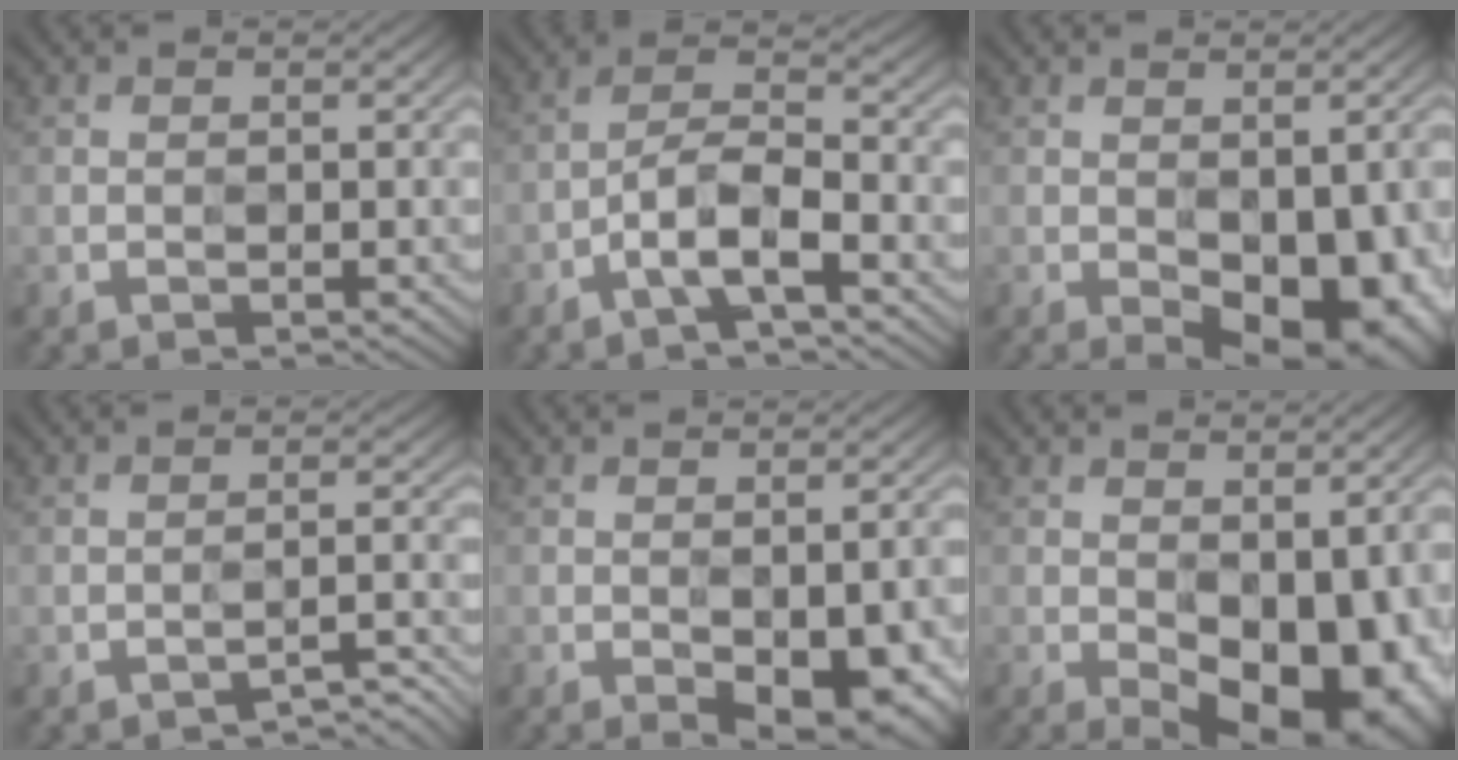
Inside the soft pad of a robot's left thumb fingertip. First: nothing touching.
{"total": 5.7, "force": [-3.2, 1.7, 4.4], "torque": [-0.081, 0.014, -0.070]}
{"total": 10.8, "force": [-4.0, 5.8, 8.3], "torque": [-0.113, -0.035, -0.039]}
{"total": 1.8, "force": [-1.6, -0.1, 0.8], "torque": [-0.002, 0.013, -0.026]}
{"total": 7.9, "force": [-3.5, 3.6, 6.1], "torque": [-0.088, -0.023, -0.039]}
{"total": 12.3, "force": [-3.6, 6.7, 9.7], "torque": [-0.137, -0.023, -0.037]}